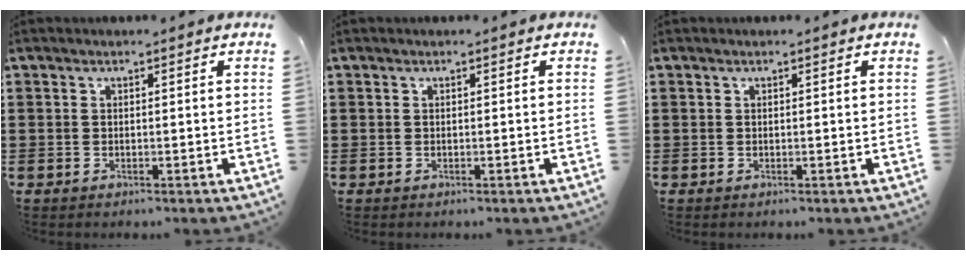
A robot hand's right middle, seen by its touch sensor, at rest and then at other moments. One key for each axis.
{"total": 0.0}
{"total": 0.0}